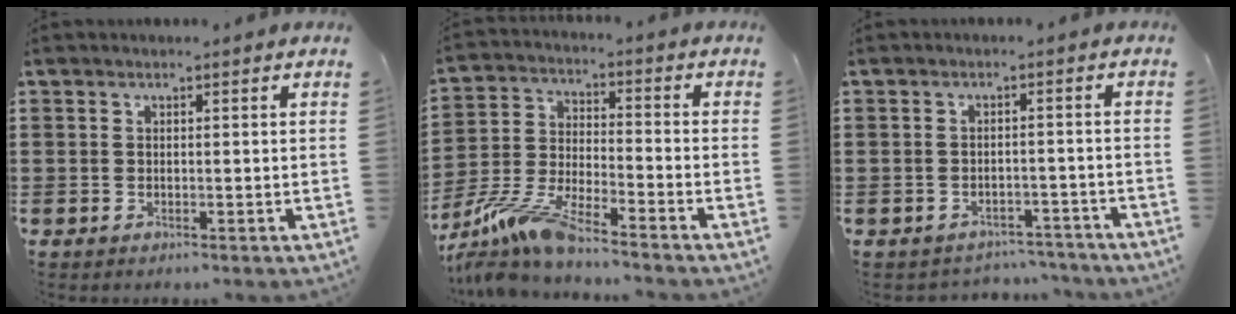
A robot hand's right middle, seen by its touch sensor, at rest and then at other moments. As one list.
[{"total": 8.9, "force": [-7.8, 0.3, 4.3], "torque": [-0.109, -0.010, -0.161]}, {"total": 2.5, "force": [-2.5, 0.5, -0.2], "torque": [-0.005, 0.000, -0.055]}]